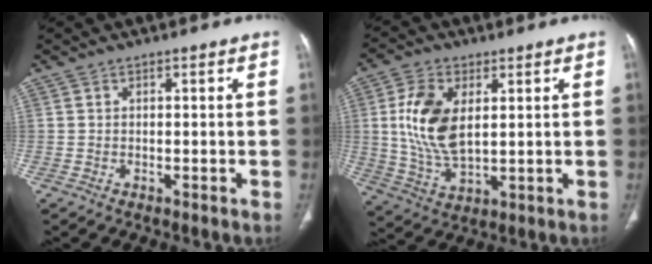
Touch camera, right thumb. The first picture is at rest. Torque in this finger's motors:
{"motor_torque": [-0.28, 0.81, 1.30, -0.20, 0.40]}